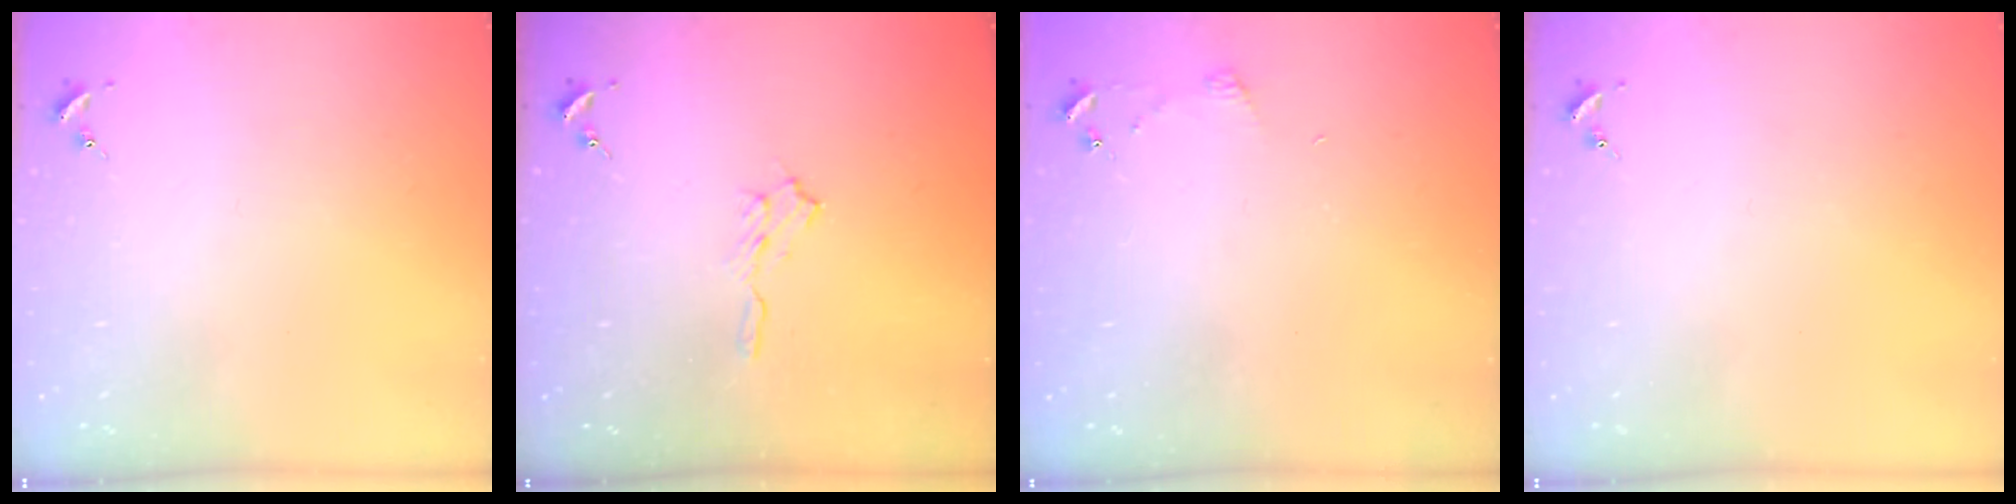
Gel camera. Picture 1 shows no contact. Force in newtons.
{"total": 5.8, "press": 5.7, "slide": 0.6}
{"total": 3.9, "press": 3.9, "slide": 0.4}
{"total": 0.0}